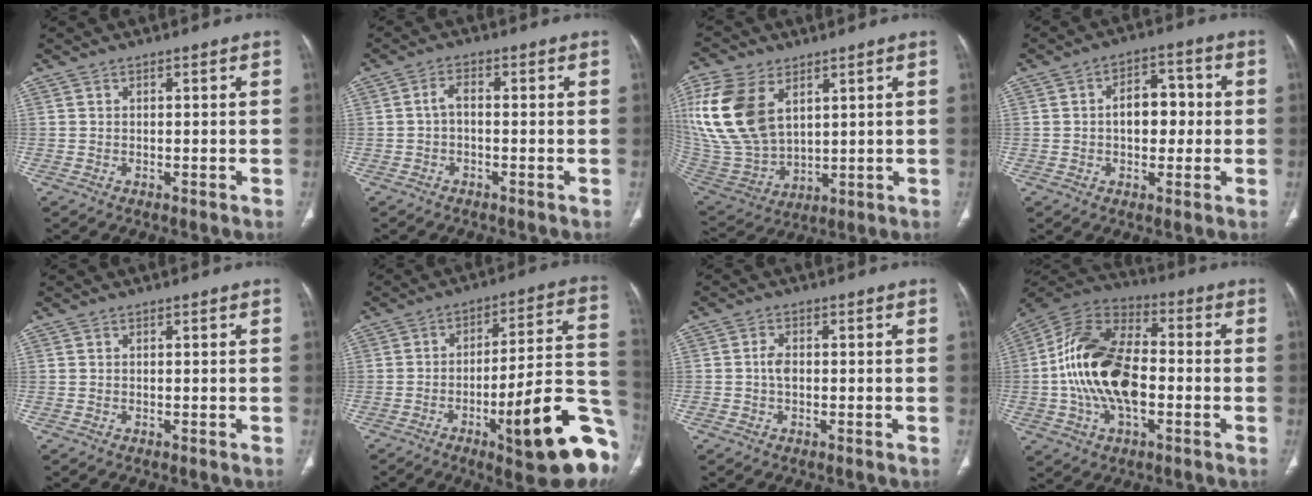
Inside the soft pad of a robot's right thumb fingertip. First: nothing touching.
{"total": 2.5, "force": [-0.4, 1.3, 2.1], "torque": [-0.037, 0.012, -0.012]}
{"total": 21.1, "force": [7.4, 13.4, 14.5], "torque": [-0.315, -0.026, 0.155]}
{"total": 8.4, "force": [0.1, 5.5, 6.3], "torque": [-0.066, 0.025, -0.001]}
{"total": 0.0}
{"total": 23.8, "force": [-9.1, 5.2, 21.3], "torque": [-0.218, 0.045, -0.123]}
{"total": 2.5, "force": [-0.3, 1.7, 1.8], "torque": [-0.027, 0.007, -0.008]}
{"total": 20.0, "force": [-2.0, 11.8, 16.0], "torque": [-0.294, 0.031, -0.039]}